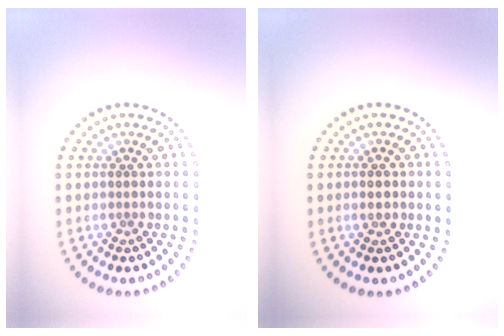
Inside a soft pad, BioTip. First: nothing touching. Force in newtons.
{"total": 1.0, "press": 1.0, "slide": 0.2}